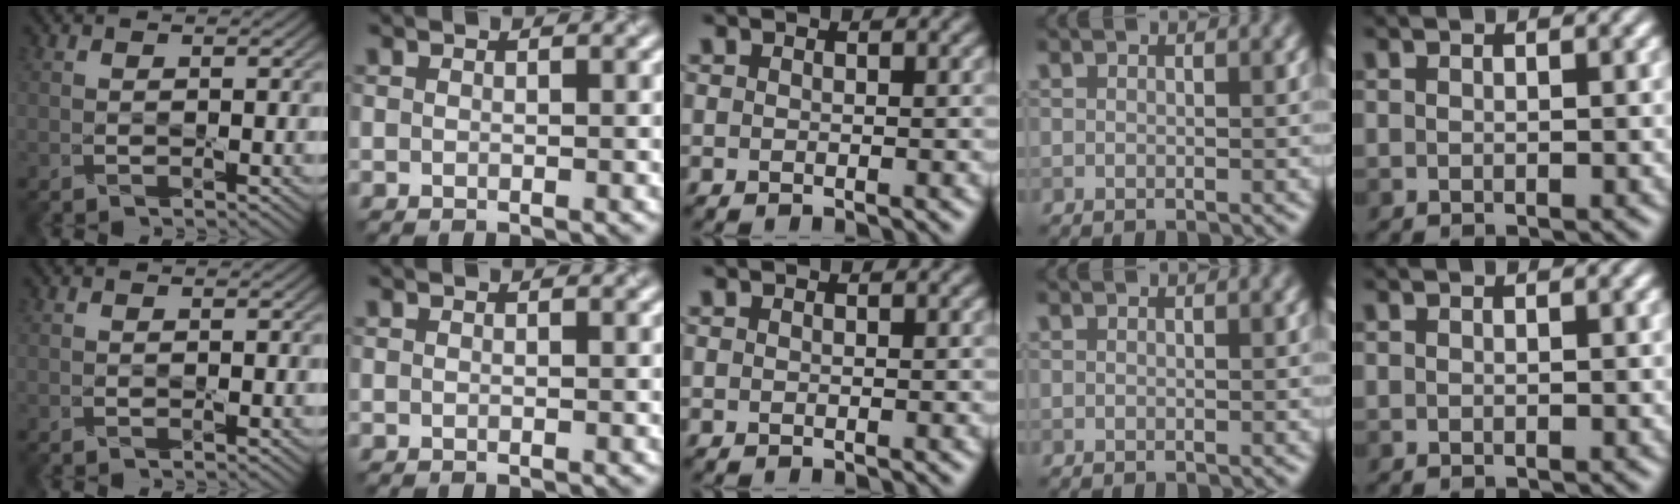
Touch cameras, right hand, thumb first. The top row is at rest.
{}